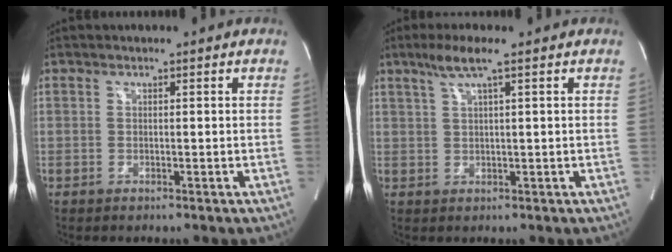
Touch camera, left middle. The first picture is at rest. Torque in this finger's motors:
{"motor_torque": [0.49, -0.30, 0.00, 0.04]}